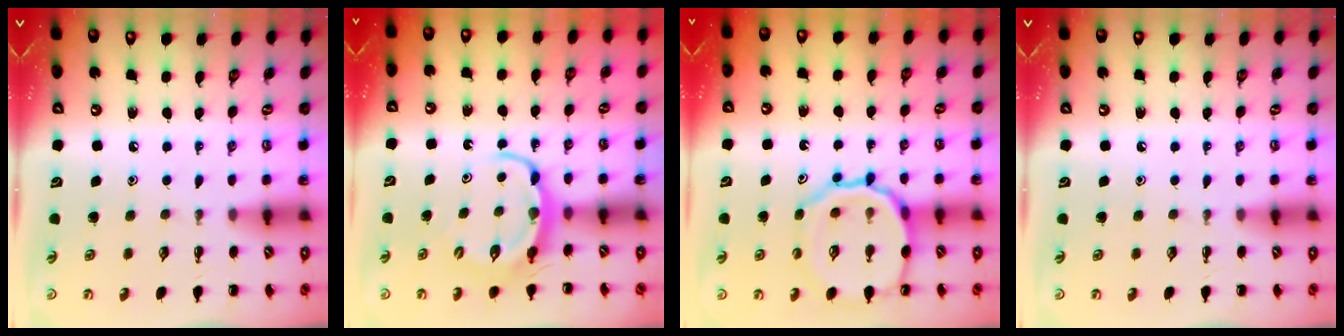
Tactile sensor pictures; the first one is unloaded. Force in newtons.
{"total": 5.9, "press": 5.9, "slide": 0.6}
{"total": 14.6, "press": 14.5, "slide": 1.7}
{"total": 0.0}